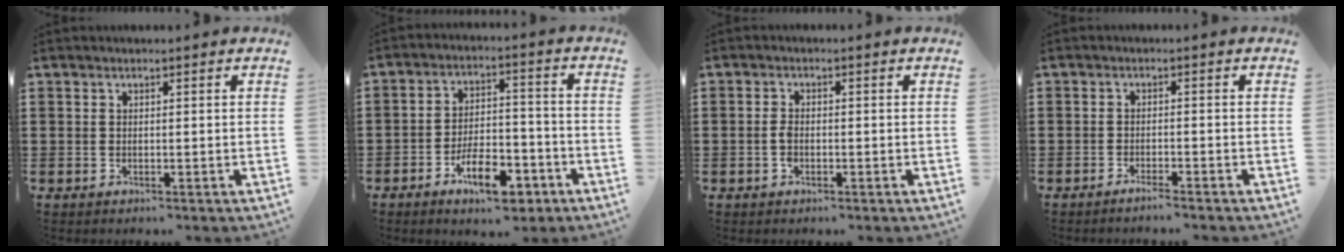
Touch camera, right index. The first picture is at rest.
{"total": 9.2, "force": [-5.3, 3.9, 6.5], "torque": [-0.120, 0.015, -0.093]}
{"total": 1.9, "force": [-0.6, 1.0, 1.6], "torque": [-0.037, -0.002, -0.014]}
{"total": 1.6, "force": [-1.5, -0.2, 0.6], "torque": [-0.010, -0.001, -0.027]}